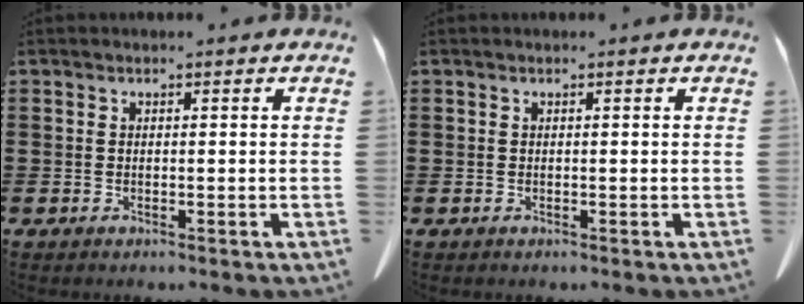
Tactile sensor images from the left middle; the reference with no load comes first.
{"total": 0.0}